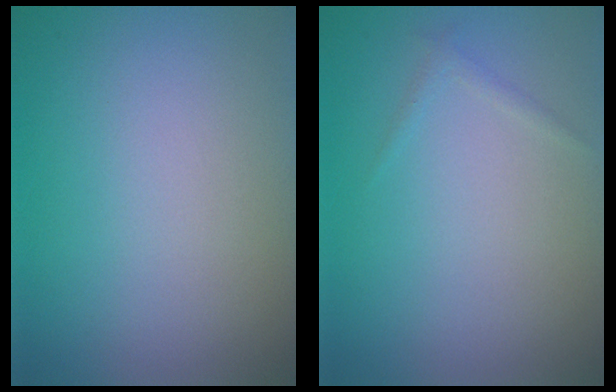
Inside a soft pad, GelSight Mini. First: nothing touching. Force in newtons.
{"total": 0.6, "press": 0.6, "slide": 0.0}